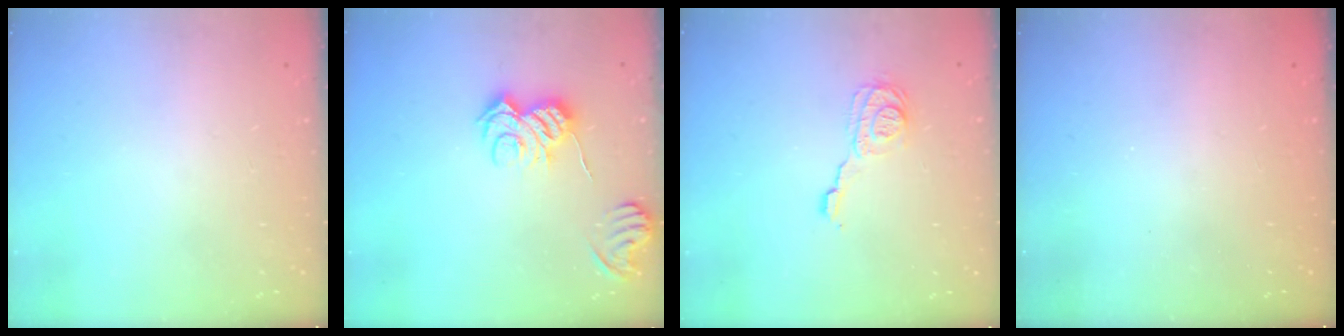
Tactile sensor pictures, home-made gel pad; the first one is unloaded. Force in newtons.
{"total": 9.1, "press": 9.1, "slide": 0.6}
{"total": 10.3, "press": 10.2, "slide": 1.3}
{"total": 2.3, "press": 2.2, "slide": 0.7}